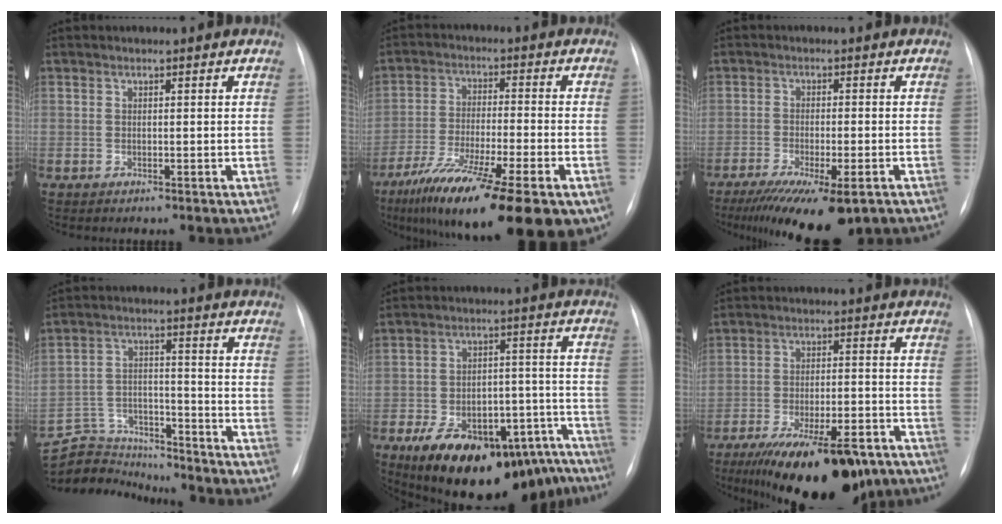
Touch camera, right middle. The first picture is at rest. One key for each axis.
{"total": 20.5, "fx": -12.5, "fy": 3.6, "fz": 15.9, "tx": -0.234, "ty": -0.042, "tz": -0.202}
{"total": 13.9, "fx": -9.5, "fy": 3.4, "fz": 9.6, "tx": -0.146, "ty": -0.029, "tz": -0.145}
{"total": 11.9, "fx": -11.7, "fy": 2.5, "fz": 0.5, "tx": -0.015, "ty": 0.034, "tz": -0.194}
{"total": 22.7, "fx": -16.6, "fy": 9.6, "fz": 12.2, "tx": -0.121, "ty": 0.039, "tz": -0.226}
{"total": 19.4, "fx": -13.3, "fy": 6.1, "fz": 12.8, "tx": -0.165, "ty": -0.008, "tz": -0.198}